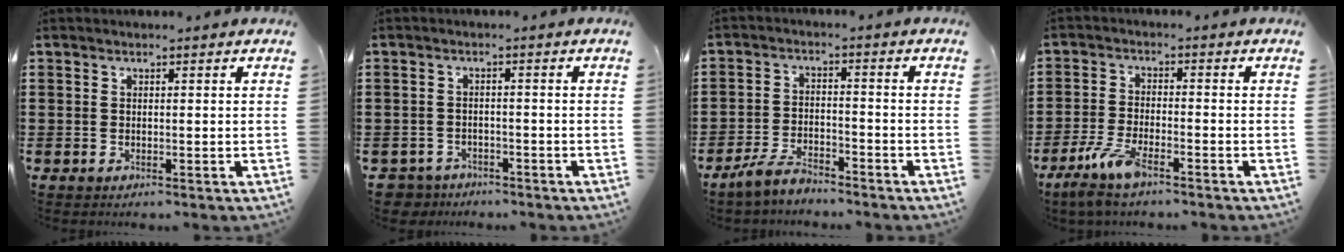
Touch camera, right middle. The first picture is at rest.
{"total": 2.7, "force": [-2.6, 0.8, -0.2], "torque": [-0.006, -0.001, -0.059]}
{"total": 4.8, "force": [-4.3, 1.1, 1.8], "torque": [-0.044, 0.003, -0.086]}
{"total": 6.3, "force": [-4.4, 1.6, 4.2], "torque": [-0.101, -0.011, -0.086]}